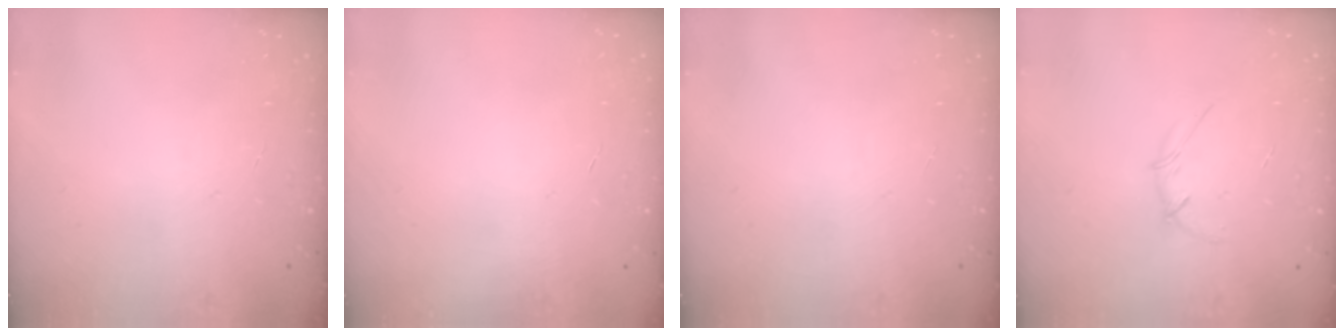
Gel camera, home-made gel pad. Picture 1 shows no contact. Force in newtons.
{"total": 0.0}
{"total": 0.0}
{"total": 2.7, "press": 2.6, "slide": 0.8}